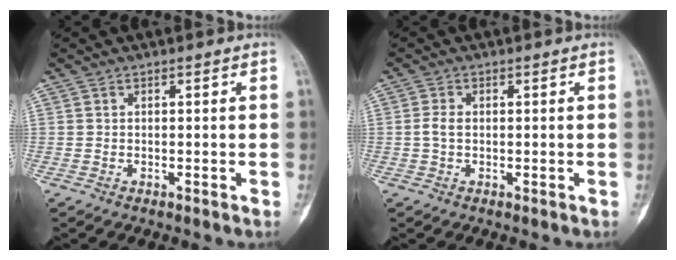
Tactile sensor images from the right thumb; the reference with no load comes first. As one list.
[{"total": 2.0, "force": [-0.1, 1.2, 1.6], "torque": [-0.034, 0.004, -0.006]}]